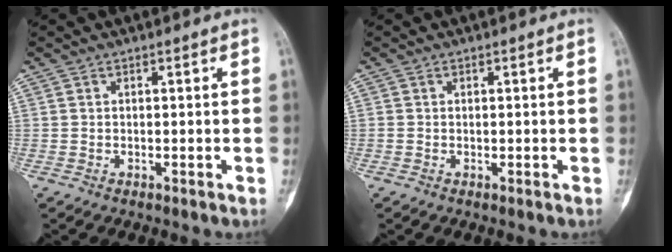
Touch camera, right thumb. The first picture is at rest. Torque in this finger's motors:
{"motor_torque": [-0.24, 0.17, 0.40, 0.06, -0.05]}